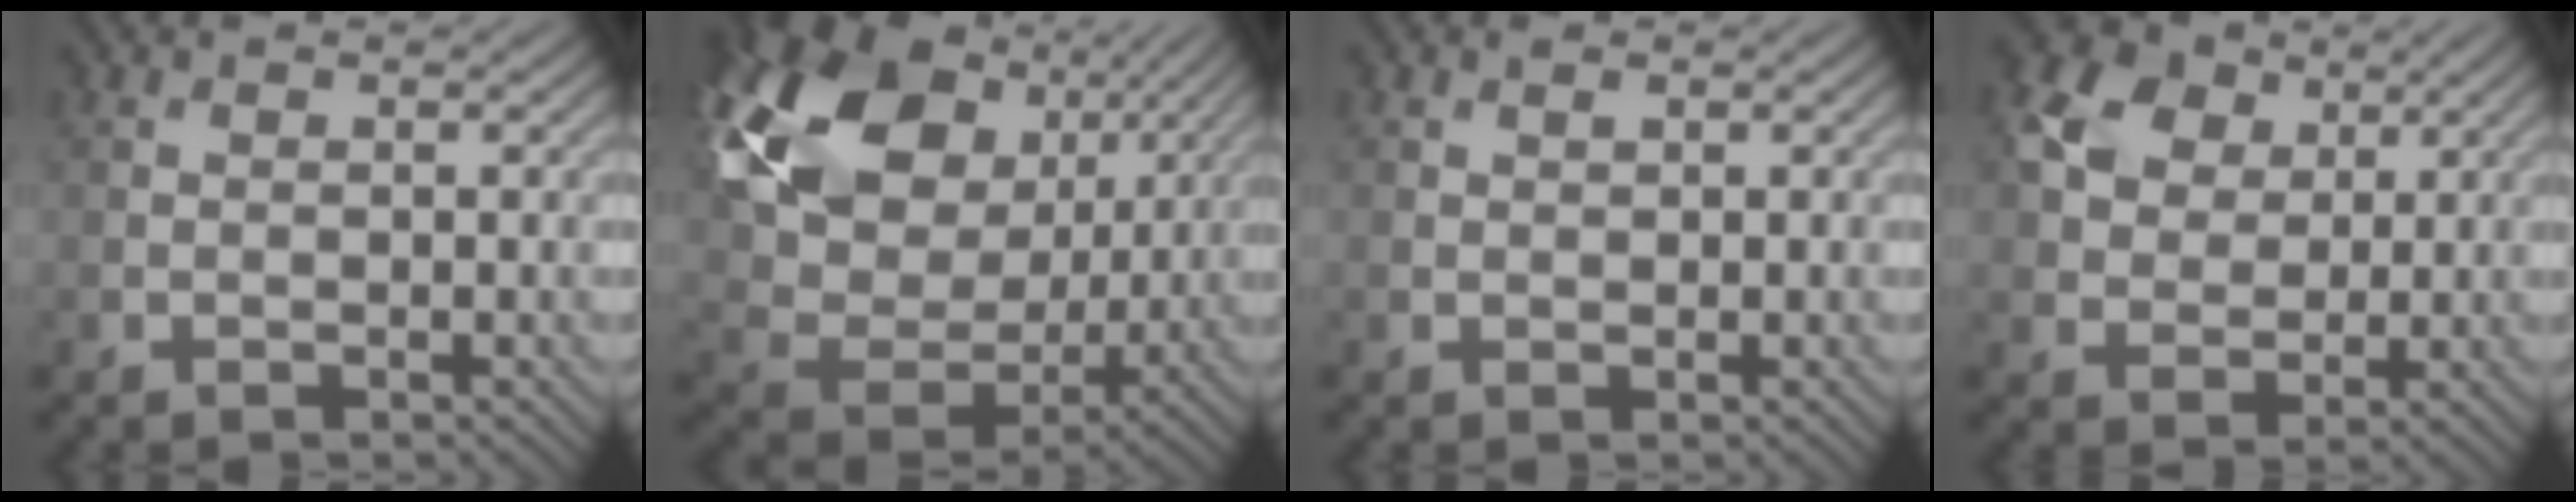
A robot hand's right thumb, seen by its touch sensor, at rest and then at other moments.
{"total": 20.2, "force": [8.5, 13.9, 11.8], "torque": [-0.306, 0.042, 0.178]}
{"total": 0.8, "force": [0.5, 0.3, 0.5], "torque": [-0.010, 0.002, 0.010]}
{"total": 7.5, "force": [3.3, 5.6, 3.8], "torque": [-0.101, 0.017, 0.047]}